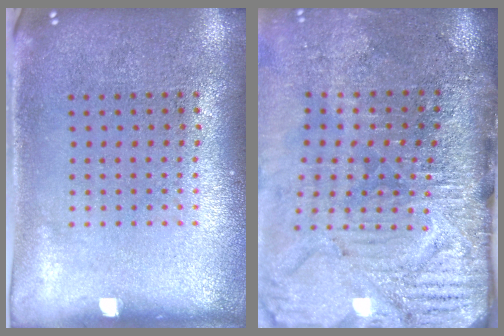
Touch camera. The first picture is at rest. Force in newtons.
{"total": 5.1, "press": 4.2, "slide": 2.9}